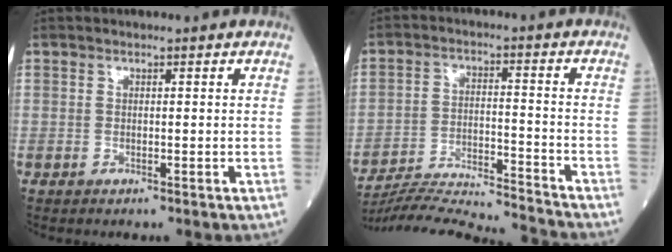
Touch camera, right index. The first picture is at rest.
{"total": 16.3, "force": [-15.9, -1.3, 3.4], "torque": [-0.063, -0.004, -0.250]}